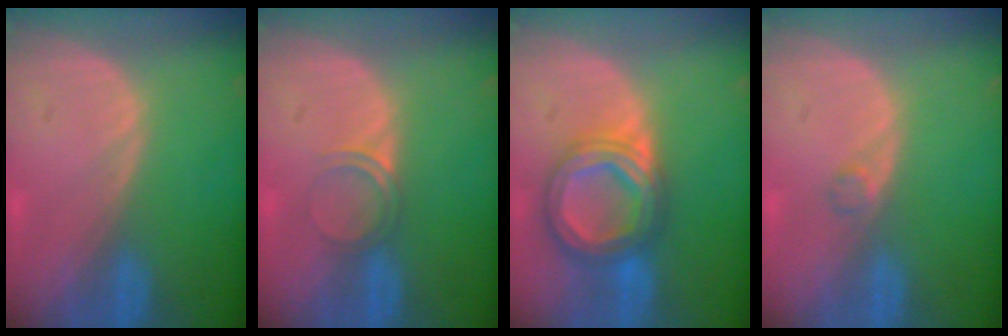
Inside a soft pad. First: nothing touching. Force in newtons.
{"total": 2.5, "press": 2.1, "slide": 1.2}
{"total": 8.6, "press": 8.6, "slide": 0.6}
{"total": 1.2, "press": 1.2, "slide": 0.1}